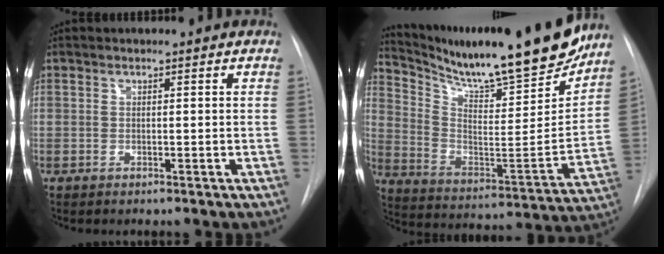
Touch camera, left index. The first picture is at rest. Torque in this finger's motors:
{"motor_torque": [0.91, -1.23, 0.29, 0.07]}